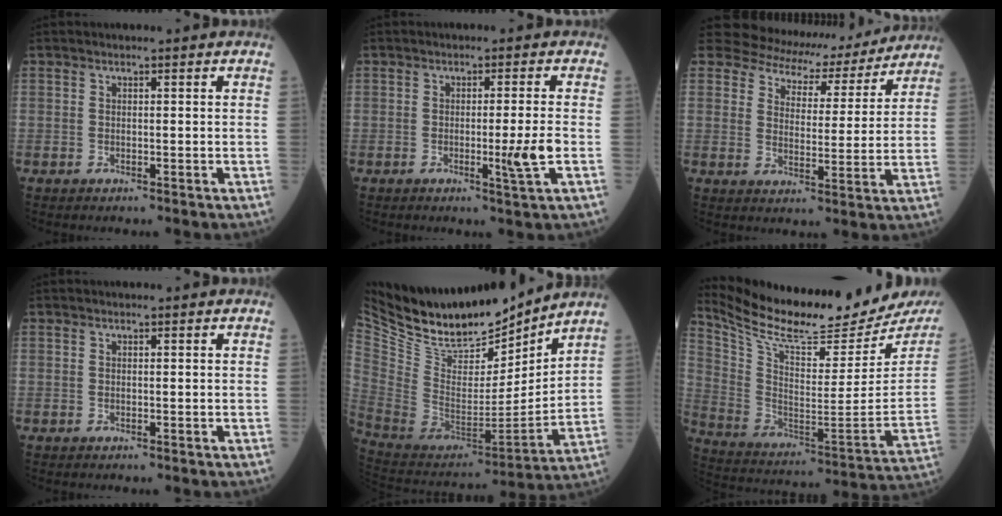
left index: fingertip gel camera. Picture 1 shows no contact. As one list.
[{"total": 4.1, "force": [-1.0, -0.9, 3.9], "torque": [-0.064, -0.011, -0.013]}, {"total": 14.1, "force": [12.8, 5.4, 2.7], "torque": [-0.035, 0.005, 0.158]}, {"total": 0.0}, {"total": 21.7, "force": [18.9, 5.8, 9.0], "torque": [-0.182, -0.021, 0.330]}, {"total": 23.6, "force": [22.0, 1.6, 8.6], "torque": [-0.171, -0.089, 0.336]}]